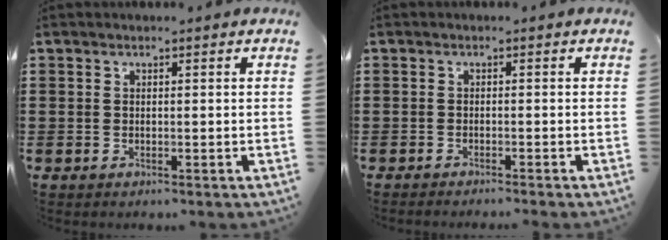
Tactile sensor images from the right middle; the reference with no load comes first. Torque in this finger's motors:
{"motor_torque": [0.05, 0.08, -0.05, 0.02]}